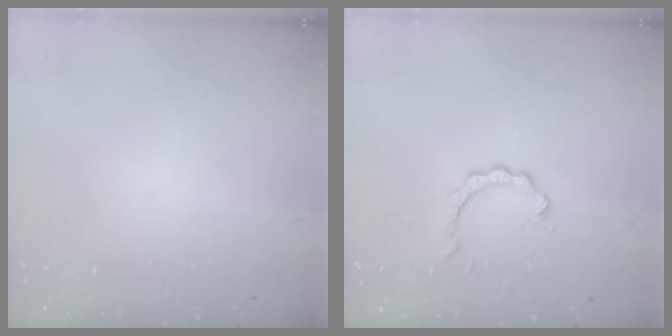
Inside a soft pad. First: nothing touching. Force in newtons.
{"total": 2.7, "press": 2.7, "slide": 0.3}